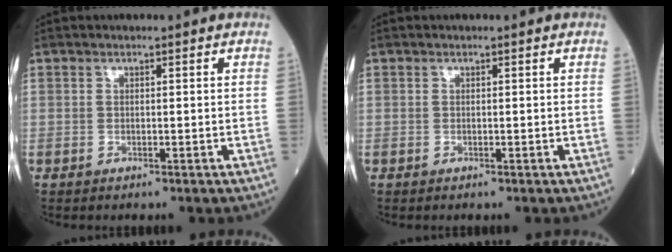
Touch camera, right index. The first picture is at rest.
{"total": 0.0}